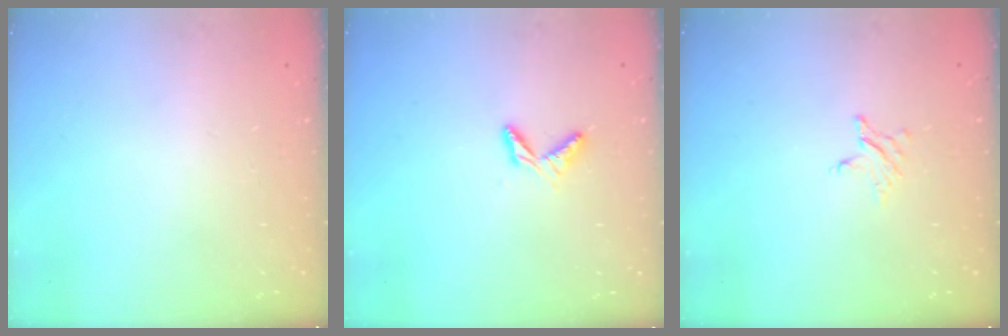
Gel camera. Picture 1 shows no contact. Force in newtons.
{"total": 4.9, "press": 4.9, "slide": 0.6}
{"total": 2.7, "press": 2.7, "slide": 0.3}